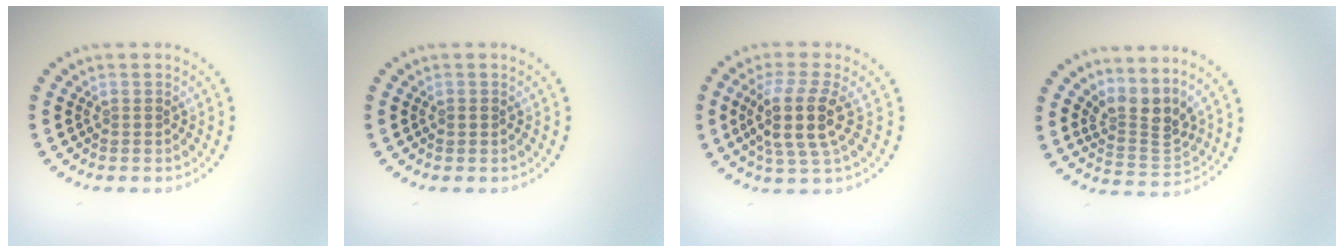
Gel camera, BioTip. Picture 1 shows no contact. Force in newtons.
{"total": 0.6, "press": 0.6, "slide": 0.1}
{"total": 4.4, "press": 3.6, "slide": 2.5}
{"total": 3.3, "press": 2.4, "slide": 2.3}